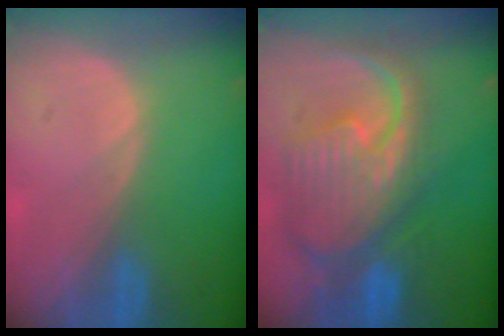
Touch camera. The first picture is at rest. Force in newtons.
{"total": 12.2, "press": 10.5, "slide": 6.2}